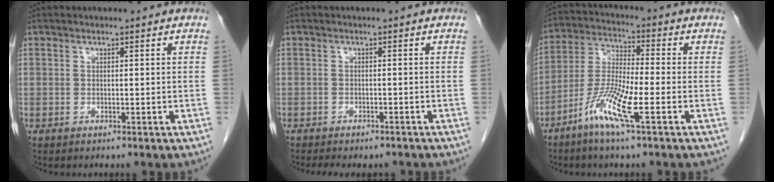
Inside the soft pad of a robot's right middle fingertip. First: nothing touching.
{"total": 6.5, "force": [-5.5, 2.3, 2.4], "torque": [-0.030, 0.000, -0.068]}
{"total": 9.3, "force": [-4.3, 0.3, 8.3], "torque": [-0.175, -0.009, -0.091]}